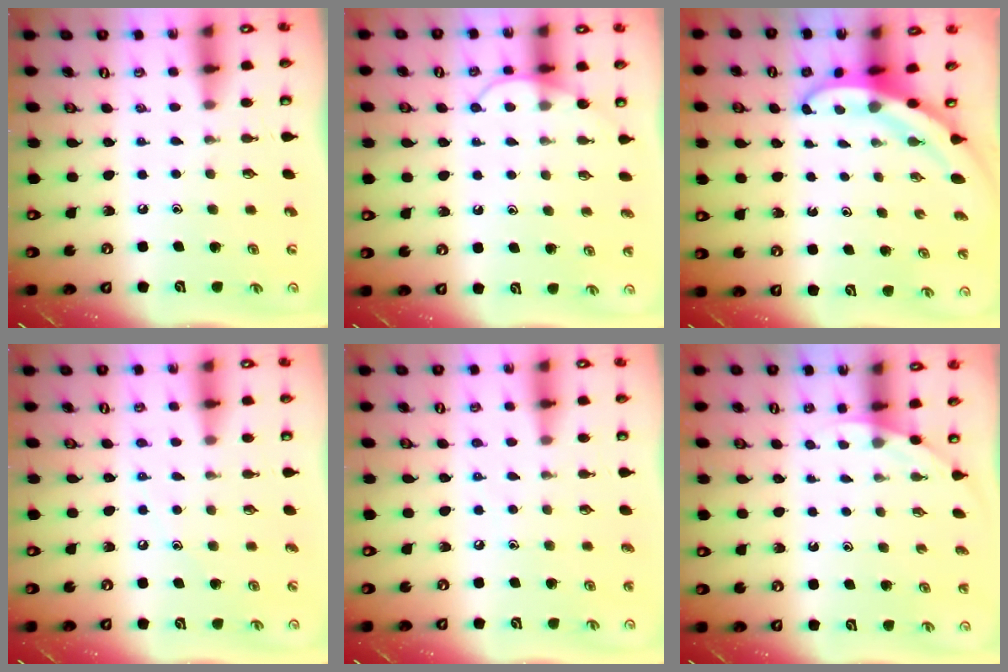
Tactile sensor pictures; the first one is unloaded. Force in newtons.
{"total": 6.6, "press": 6.6, "slide": 0.6}
{"total": 5.5, "press": 5.5, "slide": 0.3}
{"total": 5.3, "press": 5.2, "slide": 0.6}
{"total": 4.6, "press": 4.5, "slide": 0.5}
{"total": 2.6, "press": 2.6, "slide": 0.1}